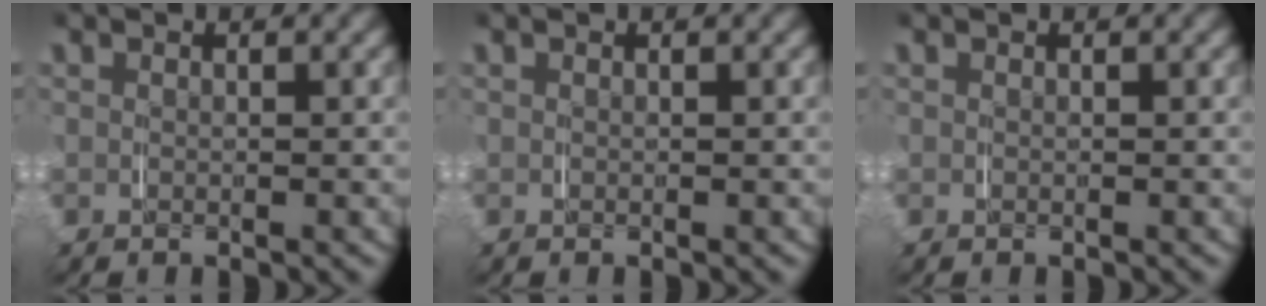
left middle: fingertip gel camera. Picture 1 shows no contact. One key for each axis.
{"total": 0.0}
{"total": 0.0}